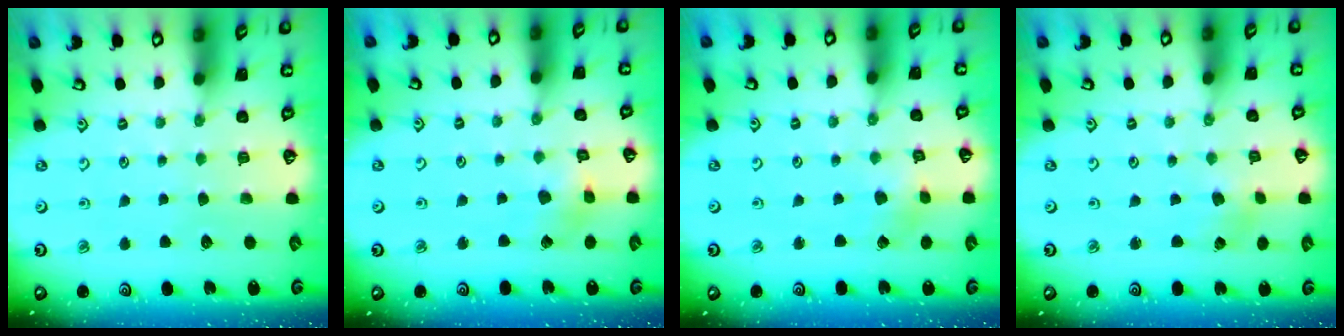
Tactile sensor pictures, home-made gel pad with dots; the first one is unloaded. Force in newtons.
{"total": 4.0, "press": 3.9, "slide": 0.4}
{"total": 2.6, "press": 2.6, "slide": 0.3}
{"total": 2.8, "press": 2.8, "slide": 0.3}